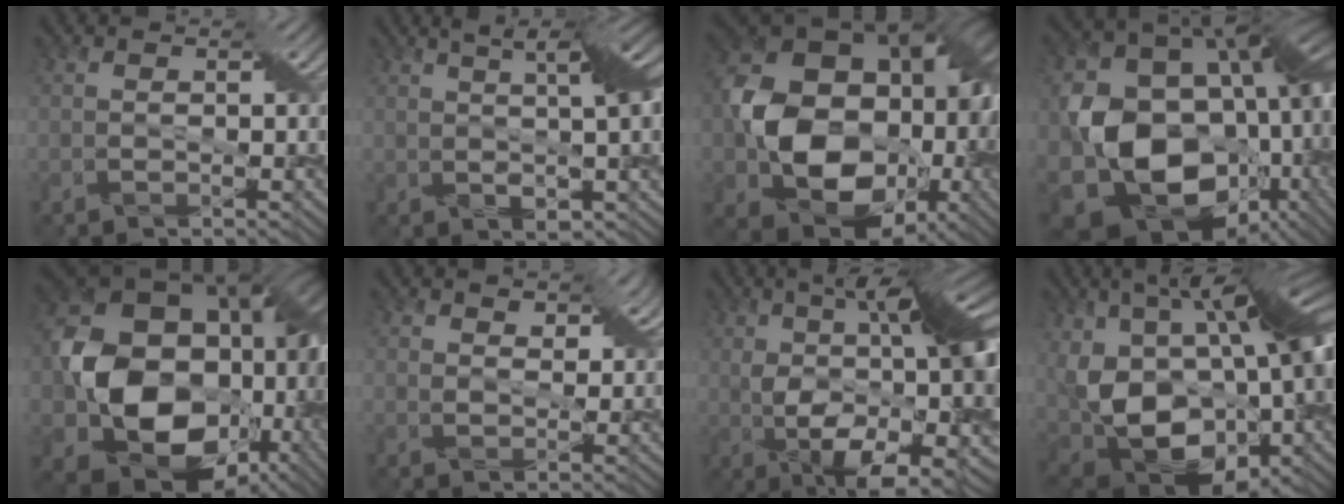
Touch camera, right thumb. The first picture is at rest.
{"total": 8.9, "force": [2.2, 2.0, 8.4], "torque": [-0.126, 0.017, 0.036]}
{"total": 19.5, "force": [-1.5, 15.0, 12.4], "torque": [-0.236, -0.037, -0.007]}
{"total": 21.1, "force": [-2.8, 16.3, 13.1], "torque": [-0.278, -0.042, -0.018]}
{"total": 21.6, "force": [-0.7, 17.0, 13.4], "torque": [-0.290, -0.038, 0.014]}
{"total": 5.2, "force": [3.1, 2.8, 3.1], "torque": [-0.057, -0.001, 0.051]}
{"total": 17.6, "force": [-1.0, 7.0, 16.0], "torque": [-0.238, -0.004, -0.013]}
{"total": 21.2, "force": [0.8, 12.7, 16.9], "torque": [-0.319, -0.018, 0.029]}